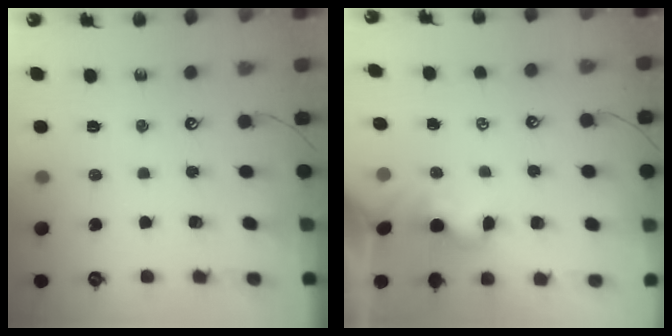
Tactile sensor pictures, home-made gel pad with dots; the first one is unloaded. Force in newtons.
{"total": 2.0, "press": 1.9, "slide": 0.4}